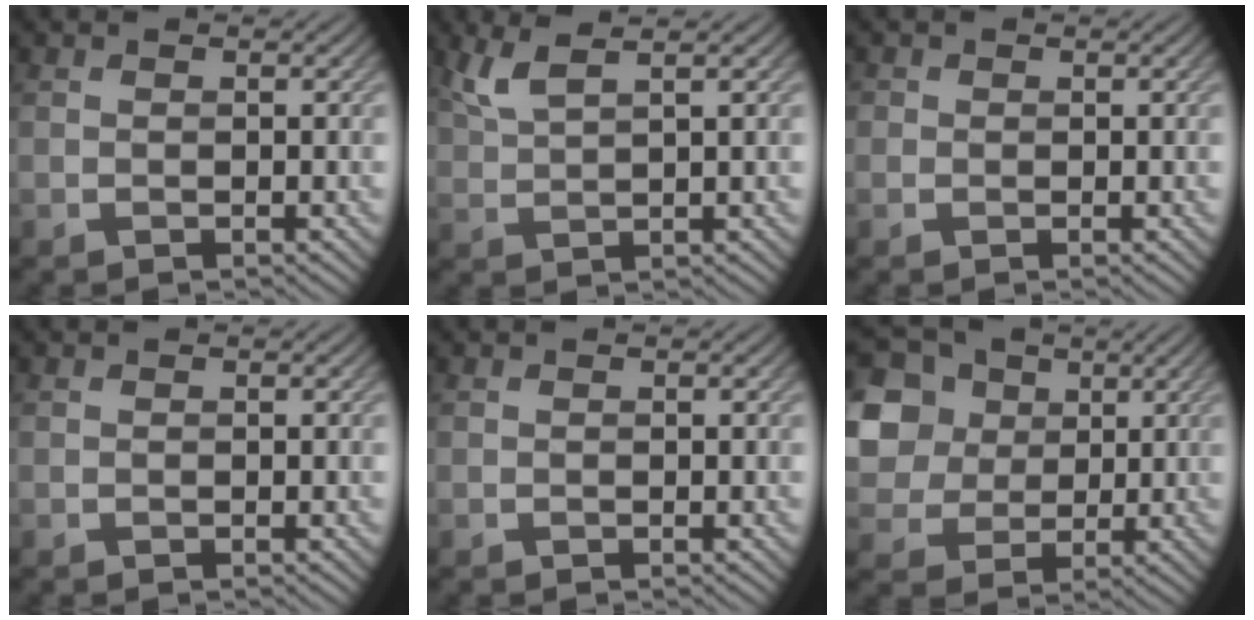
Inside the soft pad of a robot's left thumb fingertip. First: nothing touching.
{"total": 3.8, "force": [2.4, 0.9, 2.8], "torque": [-0.067, 0.010, 0.057]}
{"total": 1.1, "force": [0.2, 1.1, 0.2], "torque": [0.001, -0.002, 0.000]}
{"total": 0.0}
{"total": 0.0}
{"total": 14.4, "force": [4.3, 11.9, 6.8], "torque": [-0.223, 0.024, 0.091]}